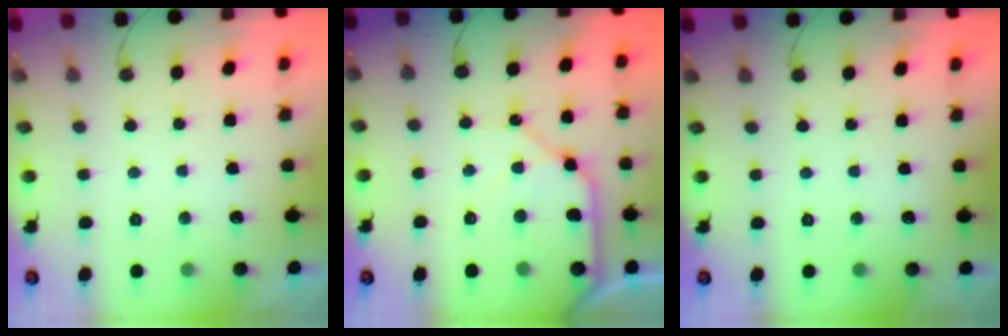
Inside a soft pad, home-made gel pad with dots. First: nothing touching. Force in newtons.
{"total": 10.3, "press": 10.2, "slide": 1.2}
{"total": 0.0}